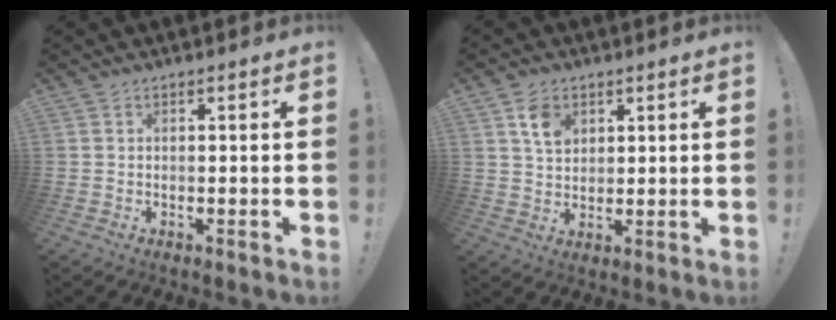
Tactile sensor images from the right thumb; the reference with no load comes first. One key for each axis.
{"total": 7.0, "fx": 3.5, "fy": 5.0, "fz": 3.4, "tx": -0.043, "ty": -0.010, "tz": 0.063}